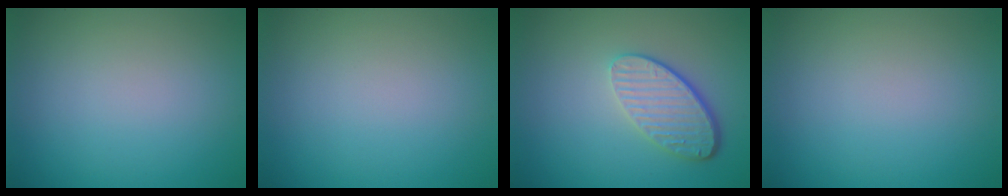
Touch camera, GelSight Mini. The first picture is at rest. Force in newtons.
{"total": 0.0}
{"total": 4.4, "press": 3.4, "slide": 2.9}
{"total": 0.0}